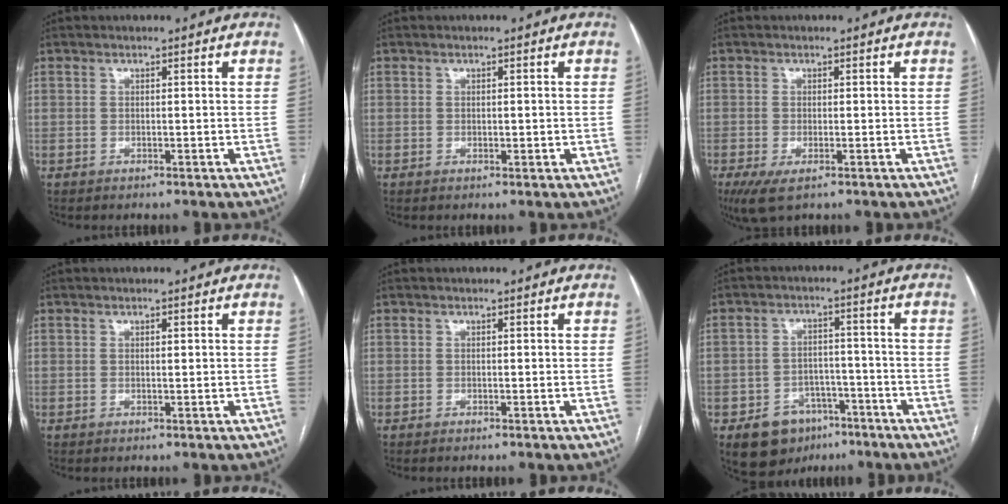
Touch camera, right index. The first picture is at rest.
{"total": 1.0, "force": [0.0, 0.6, 0.8], "torque": [-0.011, -0.001, 0.002]}
{"total": 4.2, "force": [-2.3, 1.3, 3.3], "torque": [-0.064, -0.013, -0.033]}
{"total": 0.6, "force": [0.2, 0.1, 0.5], "torque": [-0.011, 0.000, 0.004]}
{"total": 0.0}
{"total": 7.9, "force": [-4.6, 5.8, 2.9], "torque": [-0.050, 0.013, -0.062]}